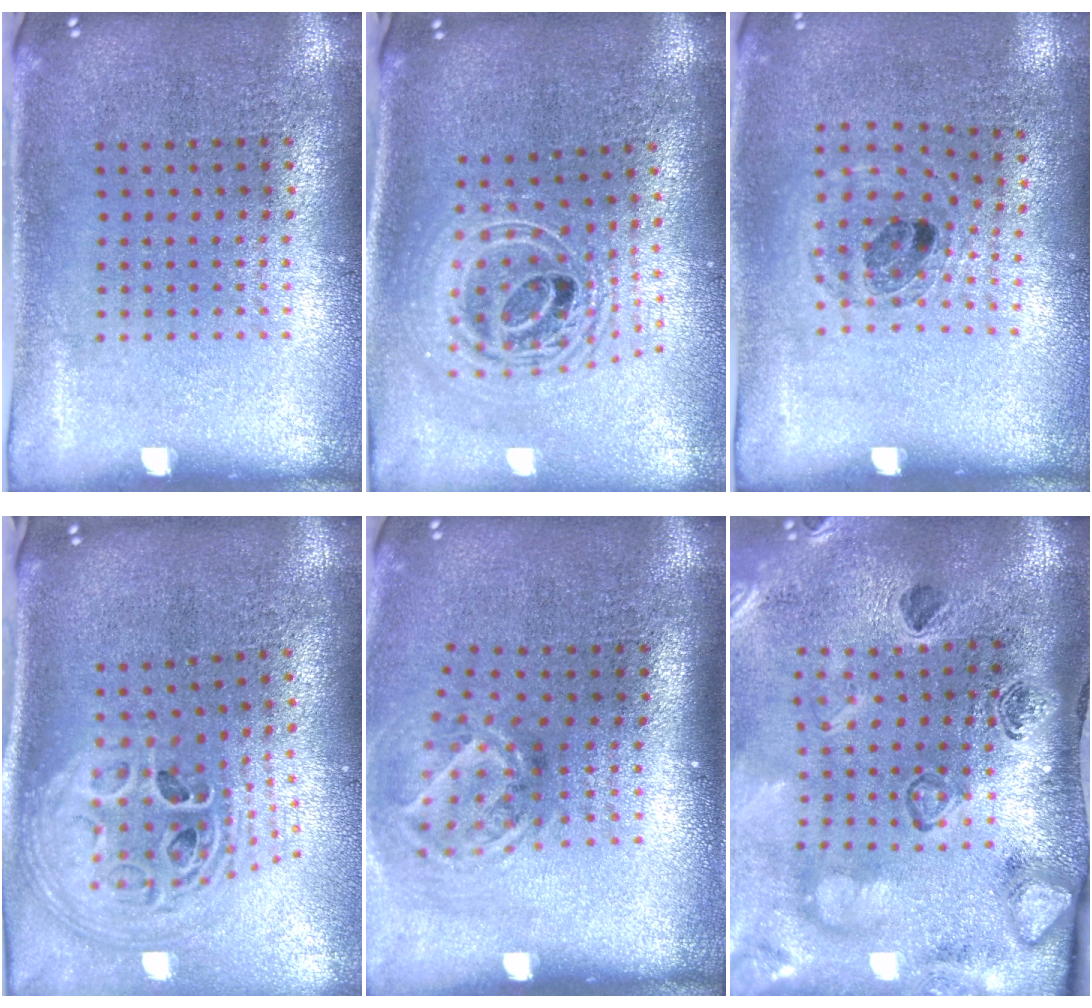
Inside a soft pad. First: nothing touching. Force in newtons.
{"total": 2.4, "press": 1.8, "slide": 1.6}
{"total": 0.8, "press": 0.8, "slide": 0.2}
{"total": 3.0, "press": 2.0, "slide": 2.2}
{"total": 1.9, "press": 1.3, "slide": 1.5}
{"total": 2.8, "press": 2.3, "slide": 1.6}